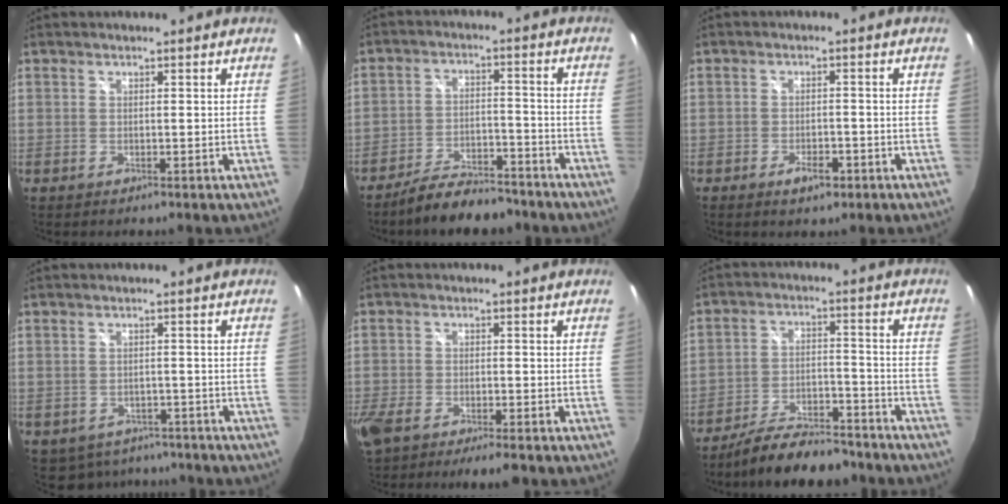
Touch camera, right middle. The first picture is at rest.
{"total": 9.8, "force": [-8.5, 2.9, 4.0], "torque": [-0.086, 0.008, -0.130]}
{"total": 3.4, "force": [-1.9, 1.4, 2.4], "torque": [-0.047, -0.002, -0.030]}
{"total": 6.2, "force": [-4.5, 3.9, 1.8], "torque": [-0.040, -0.004, -0.052]}
{"total": 9.3, "force": [-6.5, 3.2, 5.8], "torque": [-0.152, -0.033, -0.120]}
{"total": 12.3, "force": [-10.6, 3.3, 5.3], "torque": [-0.108, 0.003, -0.163]}